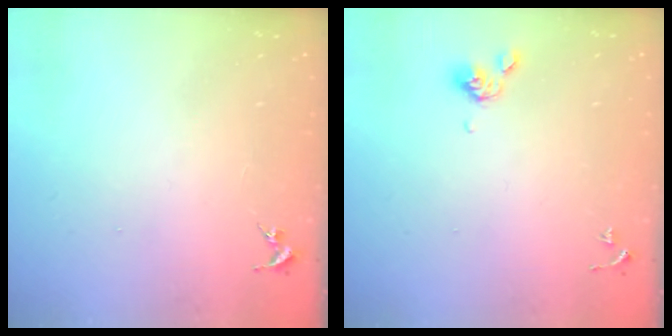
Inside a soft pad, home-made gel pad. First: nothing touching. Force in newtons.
{"total": 5.4, "press": 5.2, "slide": 1.4}